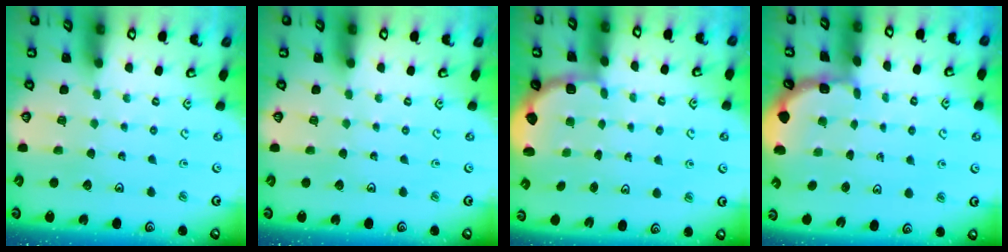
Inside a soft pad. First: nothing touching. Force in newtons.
{"total": 0.0}
{"total": 2.8, "press": 2.1, "slide": 1.9}
{"total": 1.9, "press": 1.9, "slide": 0.3}